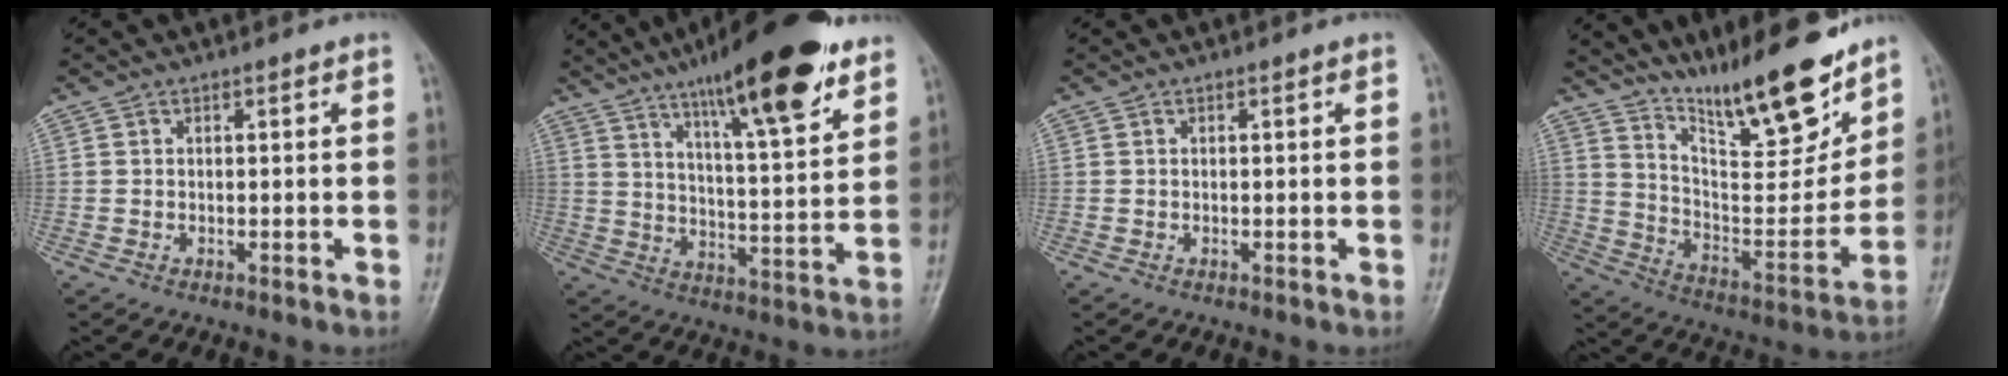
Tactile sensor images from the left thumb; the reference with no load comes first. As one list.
[{"total": 20.7, "force": [13.4, 4.4, 15.2], "torque": [-0.211, -0.053, 0.210]}, {"total": 0.0}, {"total": 19.1, "force": [15.2, 4.0, 10.9], "torque": [-0.130, -0.103, 0.261]}]